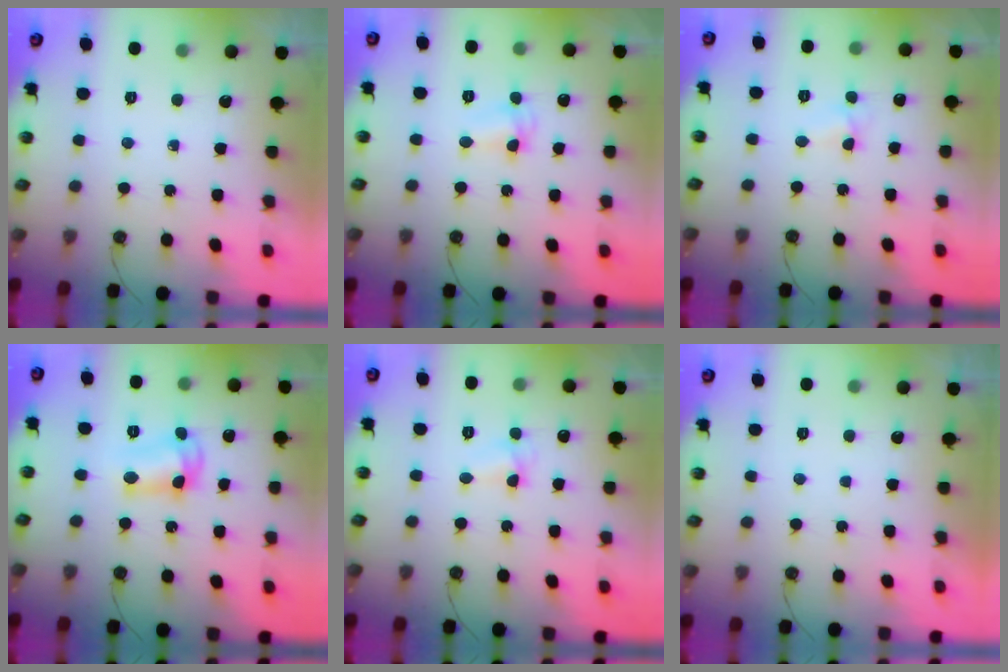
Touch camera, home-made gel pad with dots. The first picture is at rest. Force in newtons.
{"total": 2.6, "press": 2.6, "slide": 0.6}
{"total": 2.6, "press": 2.5, "slide": 0.3}
{"total": 7.9, "press": 7.9, "slide": 0.5}
{"total": 3.9, "press": 3.8, "slide": 0.4}
{"total": 0.0}